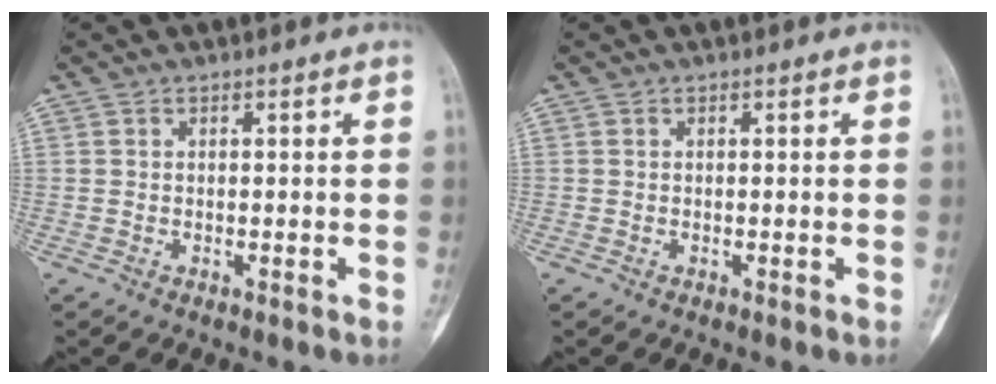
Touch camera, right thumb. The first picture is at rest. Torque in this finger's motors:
{"motor_torque": [-0.35, 0.35, 0.10, 0.01, 0.01]}